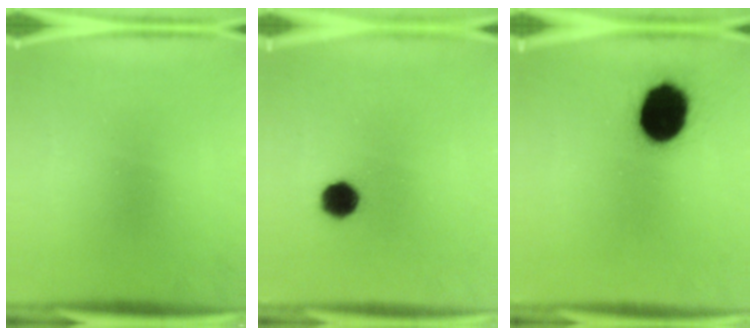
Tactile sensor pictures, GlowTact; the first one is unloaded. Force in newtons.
{"total": 6.2}
{"total": 15.9}